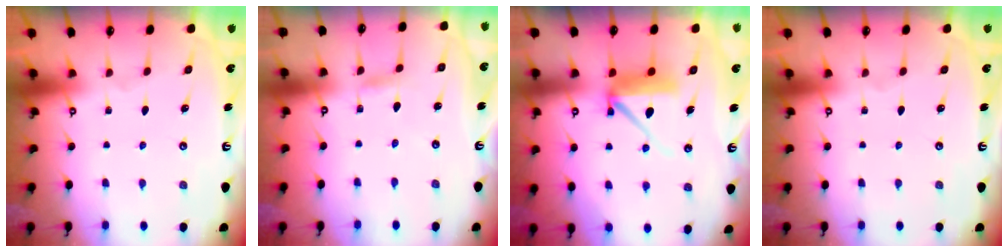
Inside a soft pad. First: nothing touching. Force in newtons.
{"total": 1.4, "press": 1.4, "slide": 0.1}
{"total": 9.9, "press": 9.9, "slide": 0.9}
{"total": 0.0}